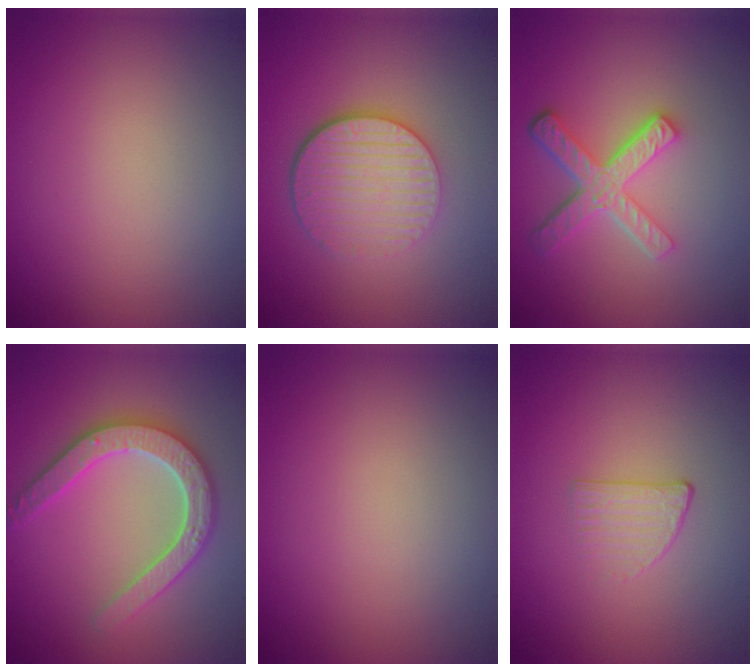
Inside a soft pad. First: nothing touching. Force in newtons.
{"total": 5.5, "press": 3.9, "slide": 3.9}
{"total": 4.9, "press": 3.6, "slide": 3.3}
{"total": 5.3, "press": 5.2, "slide": 0.9}
{"total": 0.0}
{"total": 1.3, "press": 0.8, "slide": 1.0}